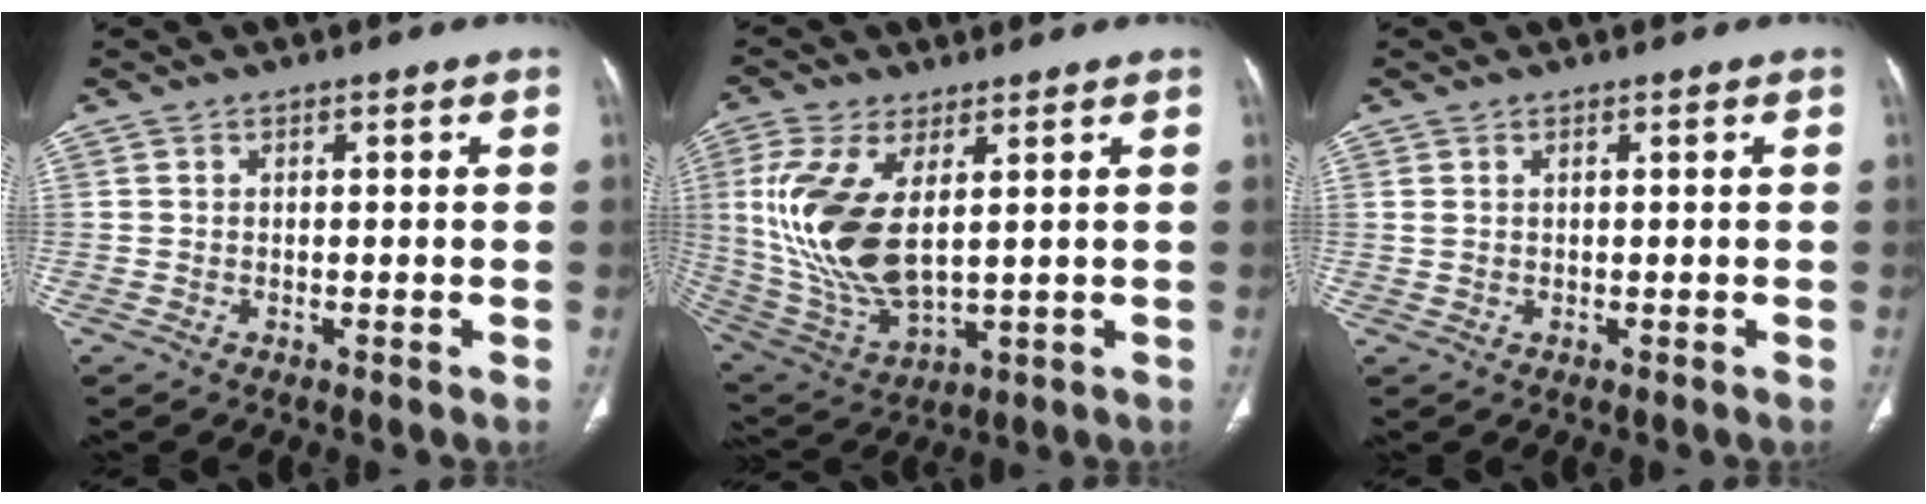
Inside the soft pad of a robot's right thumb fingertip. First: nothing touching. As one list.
[{"total": 16.6, "force": [3.1, 8.0, 14.3], "torque": [-0.311, -0.018, 0.077]}, {"total": 1.2, "force": [0.5, 0.6, 0.9], "torque": [-0.025, 0.010, 0.020]}]